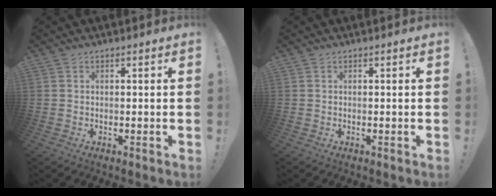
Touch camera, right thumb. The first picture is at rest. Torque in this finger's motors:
{"motor_torque": [-0.10, 0.15, 0.25, -0.24, -0.09]}